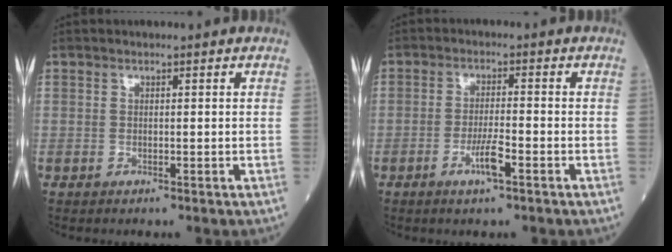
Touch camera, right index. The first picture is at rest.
{"total": 4.0, "force": [-2.0, 0.3, 3.5], "torque": [-0.067, -0.004, -0.038]}